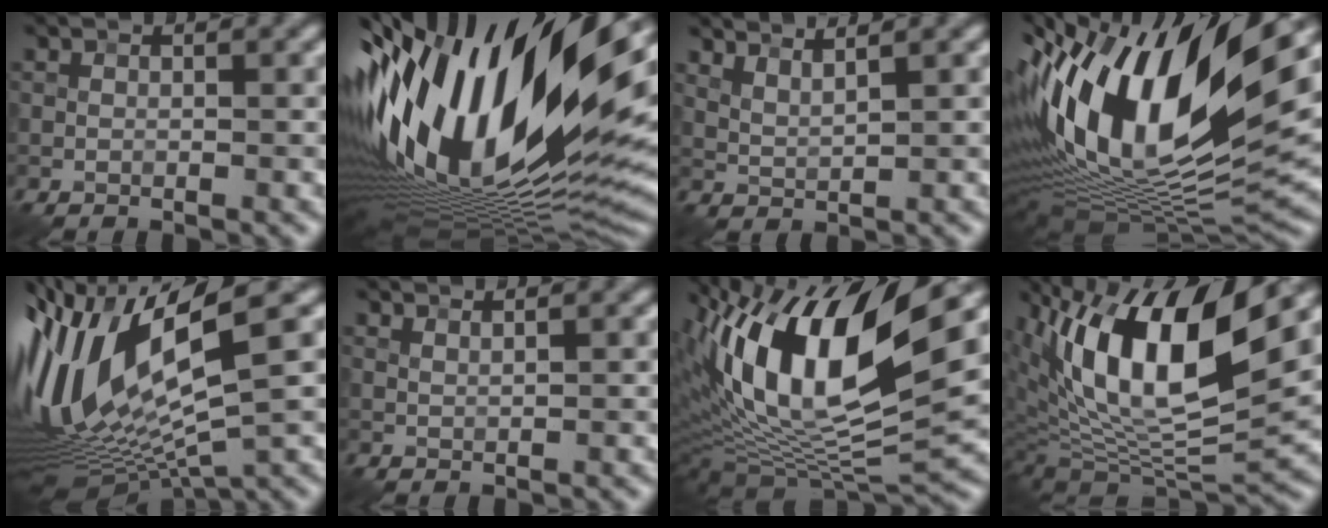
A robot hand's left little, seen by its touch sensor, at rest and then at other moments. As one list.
[{"total": 20.7, "force": [4.9, 8.2, 18.3], "torque": [-0.344, -0.010, 0.081]}, {"total": 2.9, "force": [2.4, 0.5, 1.5], "torque": [-0.029, 0.002, 0.042]}, {"total": 19.2, "force": [3.9, 8.8, 16.6], "torque": [-0.318, 0.011, 0.057]}, {"total": 14.5, "force": [1.6, 5.1, 13.5], "torque": [-0.297, -0.012, 0.048]}, {"total": 1.6, "force": [1.2, 0.4, 0.9], "torque": [-0.011, -0.005, 0.010]}, {"total": 16.5, "force": [4.7, 7.1, 14.1], "torque": [-0.265, 0.017, 0.074]}, {"total": 15.2, "force": [6.3, 6.4, 12.3], "torque": [-0.221, 0.016, 0.104]}]